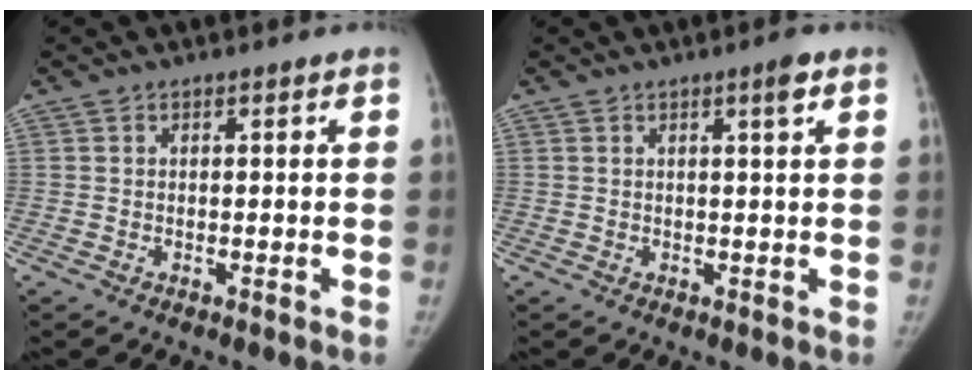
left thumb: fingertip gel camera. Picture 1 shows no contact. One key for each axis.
{"total": 2.1, "fx": 1.1, "fy": 0.1, "fz": 1.8, "tx": -0.030, "ty": -0.005, "tz": 0.017}